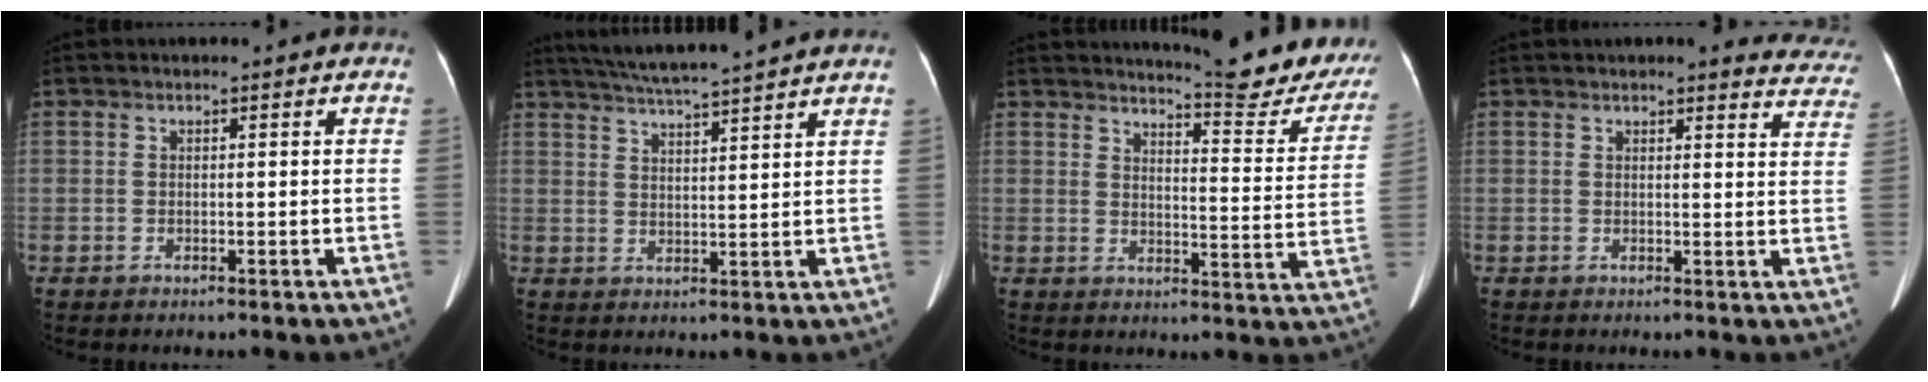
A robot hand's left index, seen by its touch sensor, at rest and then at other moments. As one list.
[{"total": 11.6, "force": [10.4, -1.1, 5.2], "torque": [-0.093, 0.021, 0.150]}, {"total": 15.7, "force": [14.7, 1.3, 5.2], "torque": [-0.057, -0.079, 0.162]}, {"total": 7.8, "force": [7.5, 1.7, 1.2], "torque": [0.023, -0.022, 0.048]}]